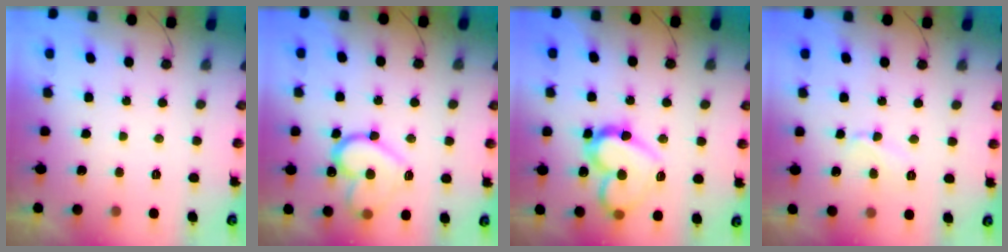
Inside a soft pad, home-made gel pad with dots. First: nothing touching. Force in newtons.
{"total": 15.7, "press": 15.6, "slide": 1.8}
{"total": 16.5, "press": 16.5, "slide": 1.1}
{"total": 5.9, "press": 5.9, "slide": 0.5}